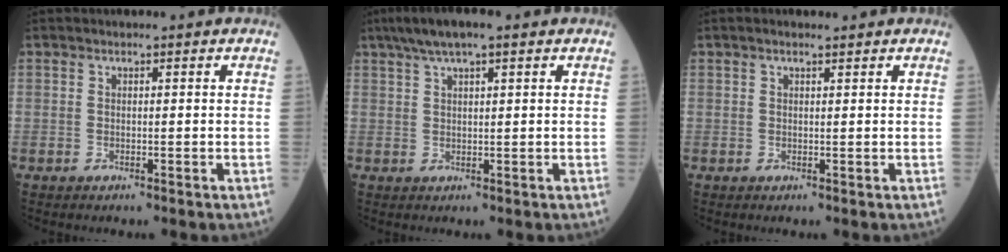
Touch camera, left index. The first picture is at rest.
{"total": 6.2, "force": [4.1, 0.9, 4.5], "torque": [-0.087, 0.033, 0.072]}
{"total": 1.3, "force": [1.0, 0.2, 0.8], "torque": [-0.018, 0.008, 0.016]}